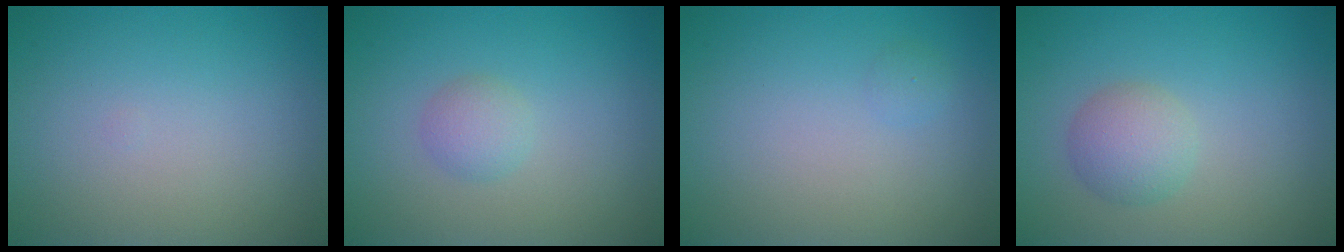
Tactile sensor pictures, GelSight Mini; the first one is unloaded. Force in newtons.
{"total": 1.6, "press": 1.6, "slide": 0.1}
{"total": 0.7, "press": 0.7, "slide": 0.1}
{"total": 2.7, "press": 2.7, "slide": 0.1}